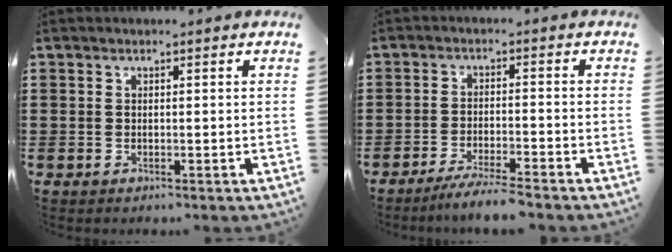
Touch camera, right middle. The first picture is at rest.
{"total": 4.4, "force": [-4.0, -0.3, 1.7], "torque": [-0.035, -0.009, -0.078]}